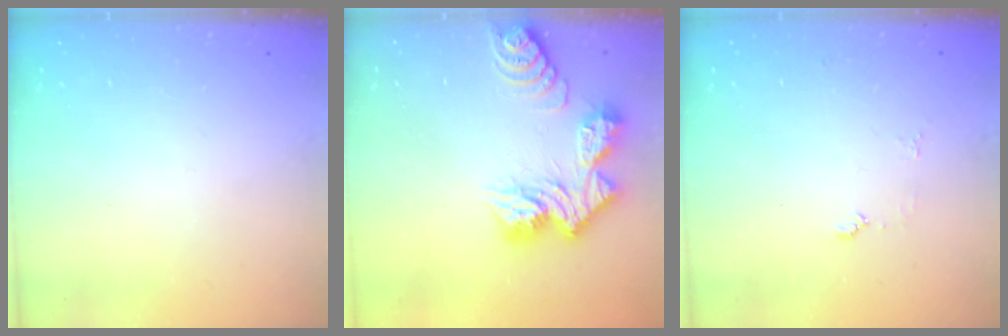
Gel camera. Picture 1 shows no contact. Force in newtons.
{"total": 14.7, "press": 14.7, "slide": 1.3}
{"total": 4.2, "press": 4.2, "slide": 0.5}